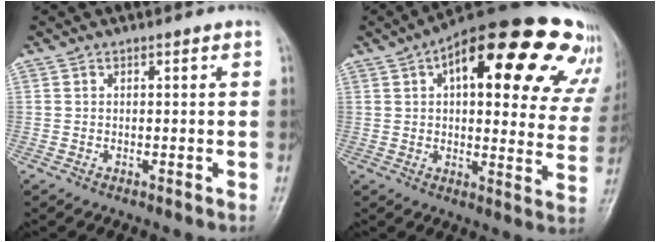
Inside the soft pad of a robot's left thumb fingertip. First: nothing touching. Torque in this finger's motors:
{"motor_torque": [1.12, 1.26, 1.85, -0.92, 0.35]}